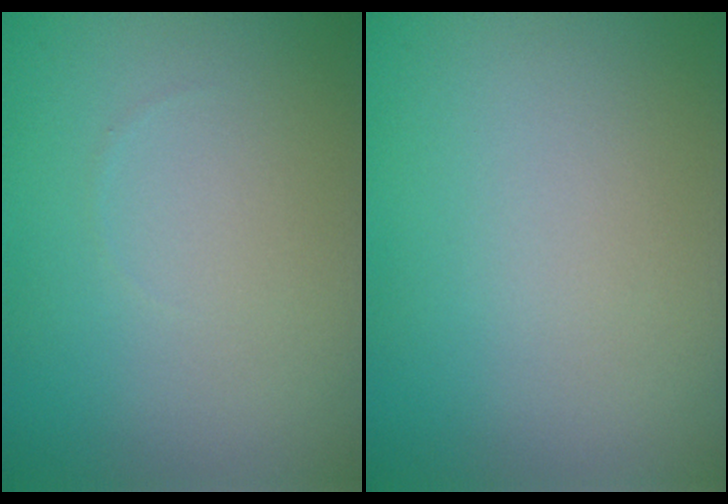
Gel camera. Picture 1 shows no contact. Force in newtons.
{"total": 0.0}